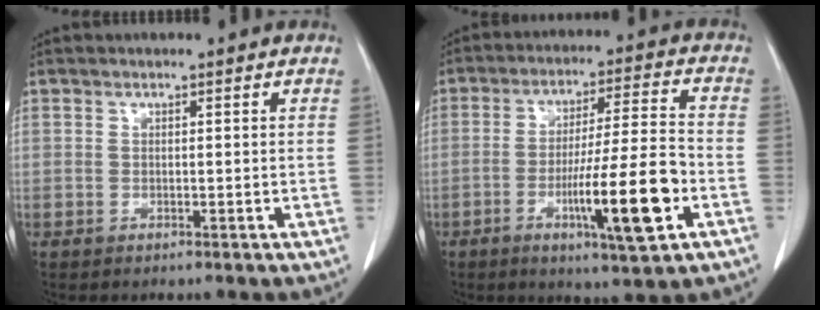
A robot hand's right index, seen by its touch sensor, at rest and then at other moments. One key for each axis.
{"total": 13.6, "fx": -4.8, "fy": 0.4, "fz": 12.7, "tx": -0.212, "ty": -0.007, "tz": -0.074}